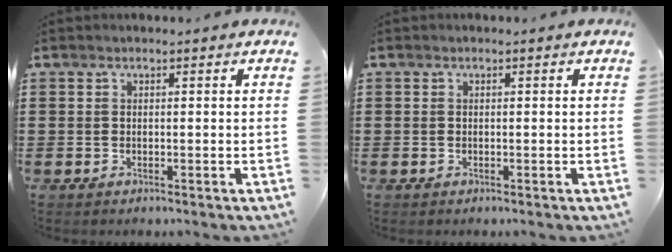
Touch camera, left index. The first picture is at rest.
{"total": 0.0}